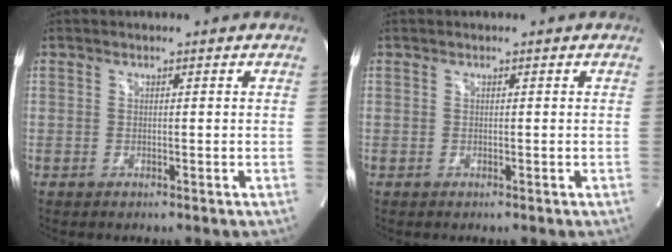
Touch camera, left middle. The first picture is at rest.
{"total": 0.0}